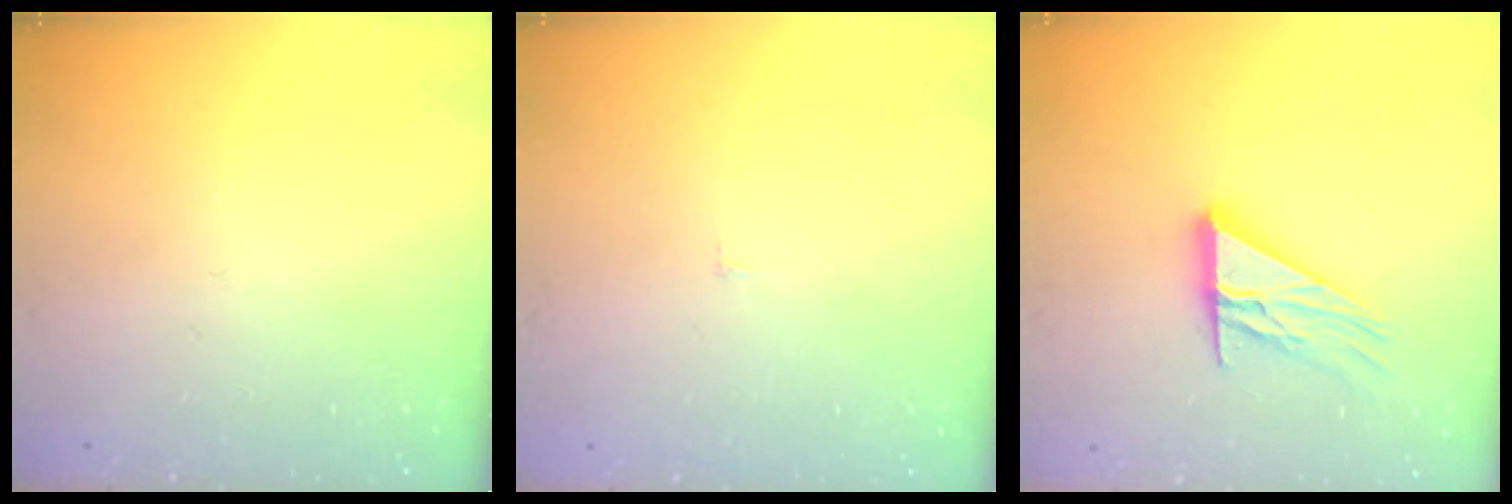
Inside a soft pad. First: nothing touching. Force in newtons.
{"total": 1.6, "press": 1.6, "slide": 0.1}
{"total": 13.6, "press": 13.5, "slide": 1.3}